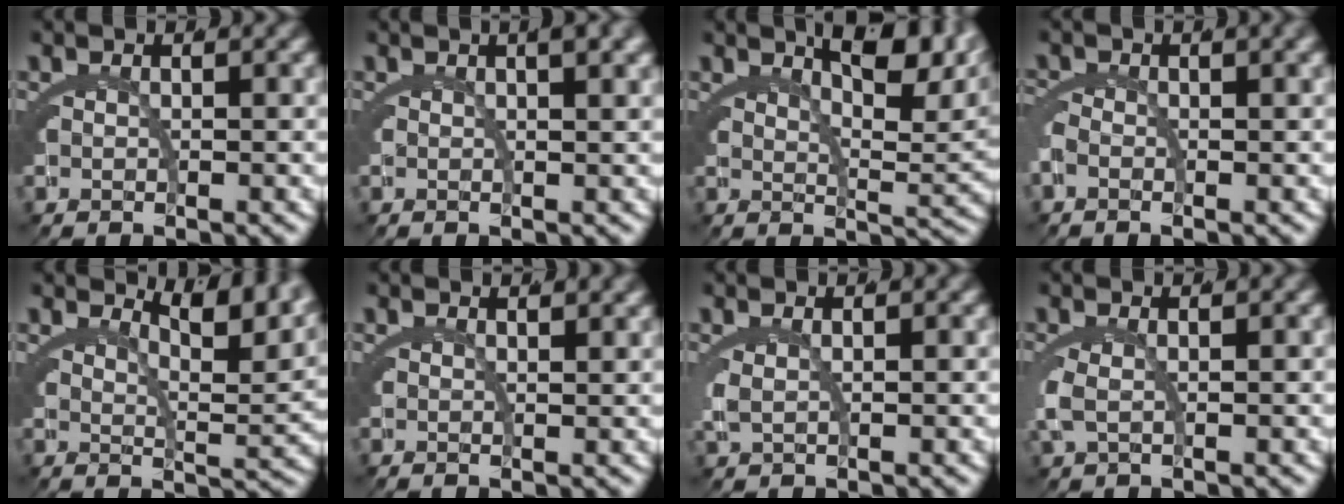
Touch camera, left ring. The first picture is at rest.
{"total": 1.9, "force": [0.8, 0.0, 1.7], "torque": [-0.020, 0.009, 0.012]}
{"total": 8.0, "force": [5.4, 1.1, 5.9], "torque": [-0.056, 0.018, 0.076]}
{"total": 1.2, "force": [-0.1, 0.0, 1.2], "torque": [-0.026, 0.000, -0.002]}
{"total": 5.8, "force": [4.3, 0.3, 3.9], "torque": [-0.041, 0.004, 0.065]}
{"total": 1.0, "force": [1.0, -0.1, 0.3], "torque": [-0.002, -0.002, 0.015]}
{"total": 1.4, "force": [0.6, 0.2, 1.2], "torque": [-0.038, -0.009, 0.022]}
{"total": 1.9, "force": [0.3, 0.4, 1.8], "torque": [-0.051, -0.008, 0.014]}